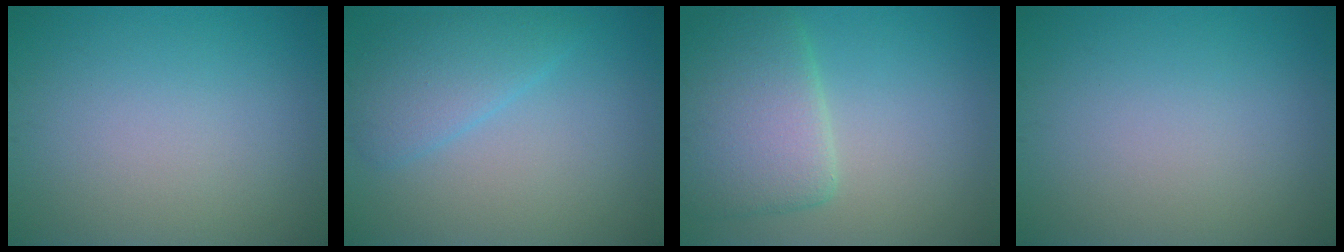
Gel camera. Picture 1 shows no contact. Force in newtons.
{"total": 3.4, "press": 3.4, "slide": 0.1}
{"total": 5.9, "press": 5.9, "slide": 0.7}
{"total": 0.0}